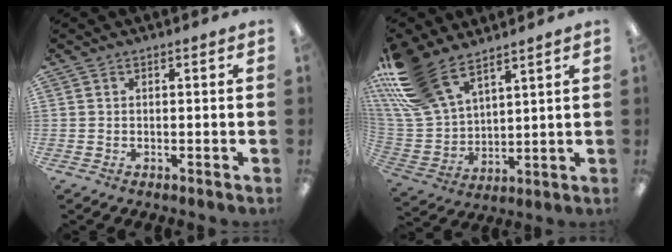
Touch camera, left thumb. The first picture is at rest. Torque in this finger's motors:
{"motor_torque": [0.55, 0.33, 1.17, -1.60, 0.16]}